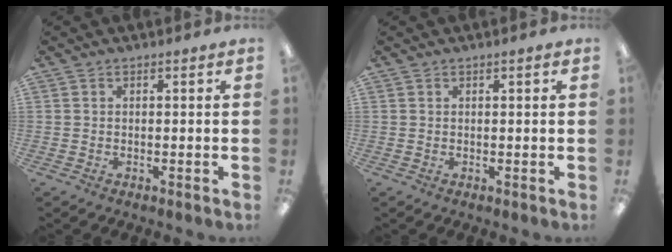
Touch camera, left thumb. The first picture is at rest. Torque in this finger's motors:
{"motor_torque": [-0.41, -0.16, -0.27, -0.21, 0.04]}